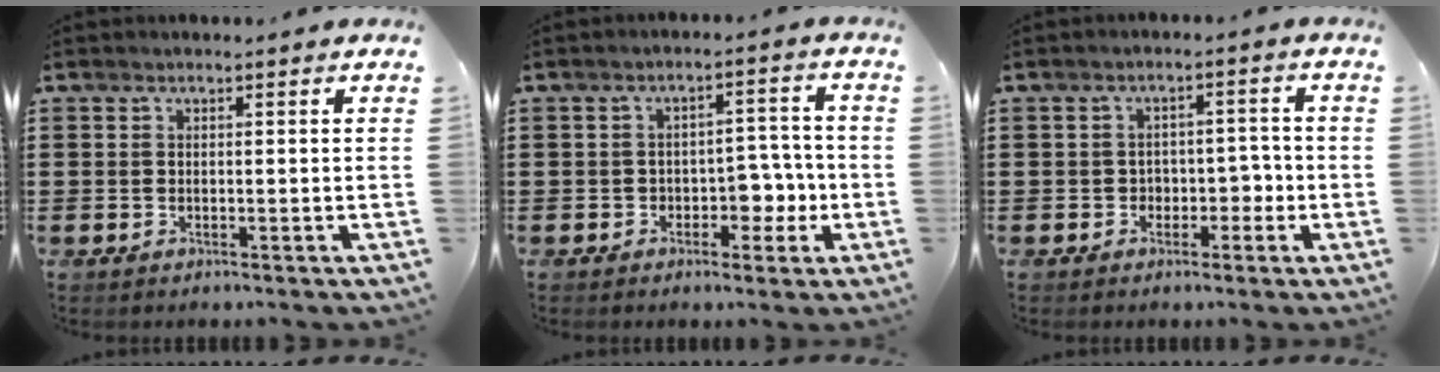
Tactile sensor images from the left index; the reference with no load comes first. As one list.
[{"total": 5.0, "force": [-1.9, 3.4, 3.1], "torque": [-0.046, 0.005, -0.043]}, {"total": 3.2, "force": [-1.2, 2.6, 1.5], "torque": [-0.030, 0.004, -0.034]}]